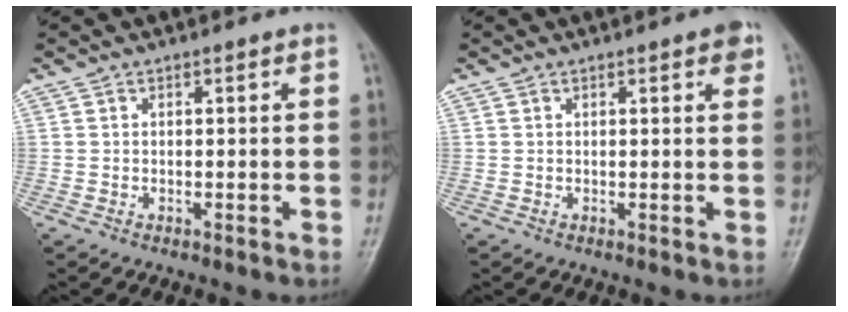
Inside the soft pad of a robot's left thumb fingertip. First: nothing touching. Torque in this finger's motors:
{"motor_torque": [1.54, 1.01, 0.54, -0.32, 0.00]}